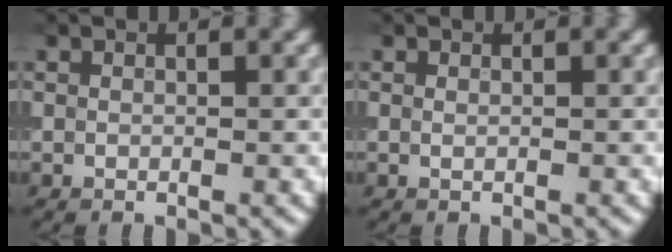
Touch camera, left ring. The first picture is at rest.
{"total": 0.0}